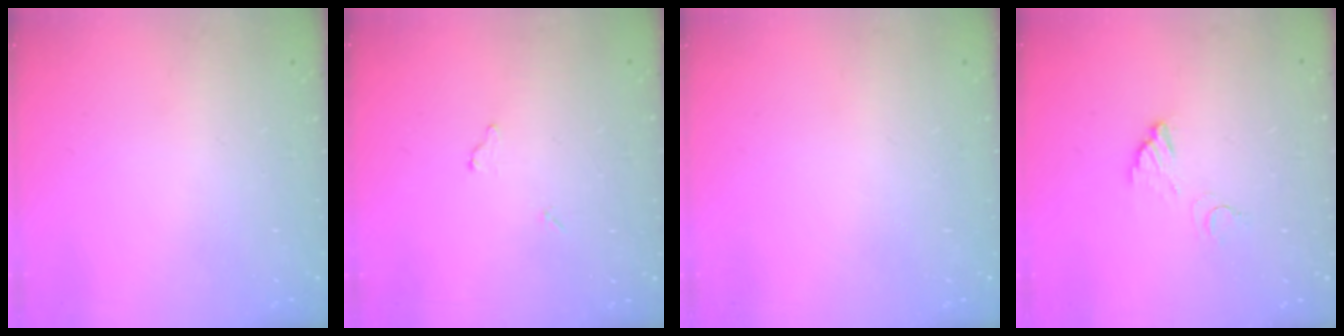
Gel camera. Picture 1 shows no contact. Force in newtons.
{"total": 5.6, "press": 5.6, "slide": 0.2}
{"total": 0.0}
{"total": 3.9, "press": 3.9, "slide": 0.2}